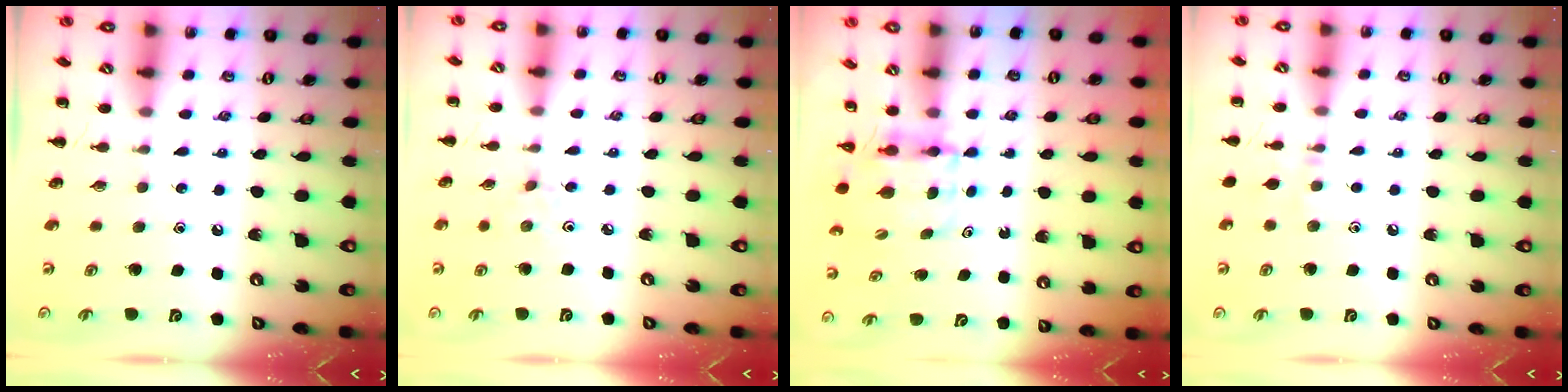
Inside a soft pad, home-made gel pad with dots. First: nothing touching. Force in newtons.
{"total": 2.4, "press": 2.2, "slide": 0.8}
{"total": 3.9, "press": 3.9, "slide": 0.1}
{"total": 5.9, "press": 5.8, "slide": 1.2}